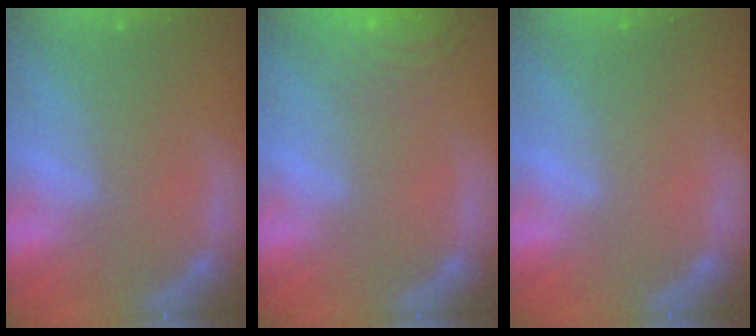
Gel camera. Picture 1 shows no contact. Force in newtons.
{"total": 9.5}
{"total": 0.0}